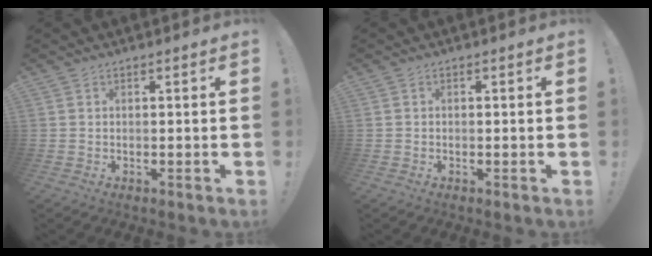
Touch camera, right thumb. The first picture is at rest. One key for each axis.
{"total": 0.7, "fx": -0.4, "fy": 0.5, "fz": 0.2, "tx": -0.008, "ty": 0.003, "tz": -0.007}